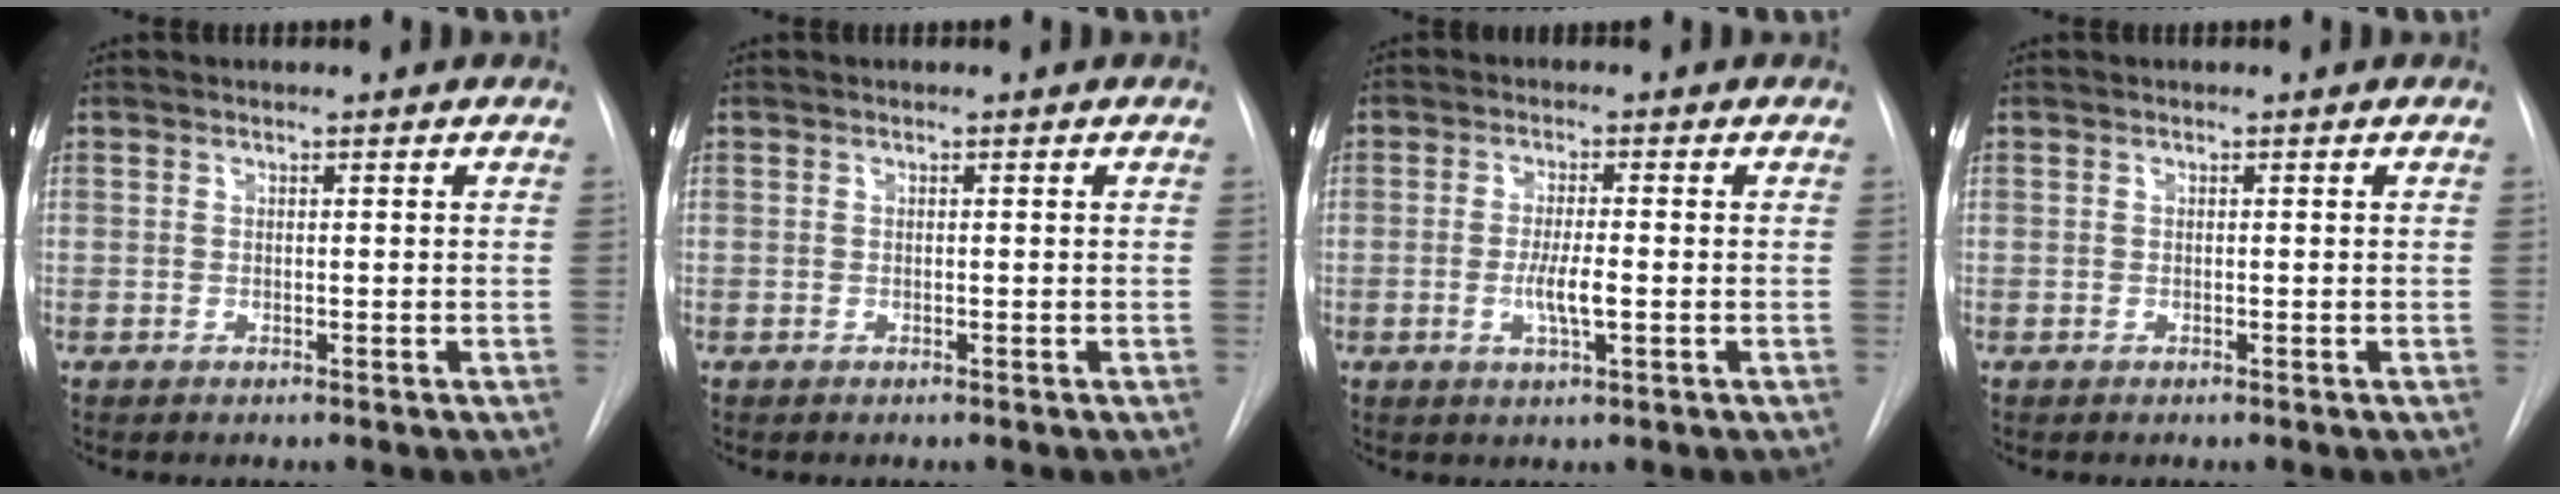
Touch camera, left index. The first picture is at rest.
{"total": 0.0}
{"total": 4.0, "force": [-0.8, 0.5, 3.9], "torque": [-0.077, -0.006, -0.015]}
{"total": 0.0}